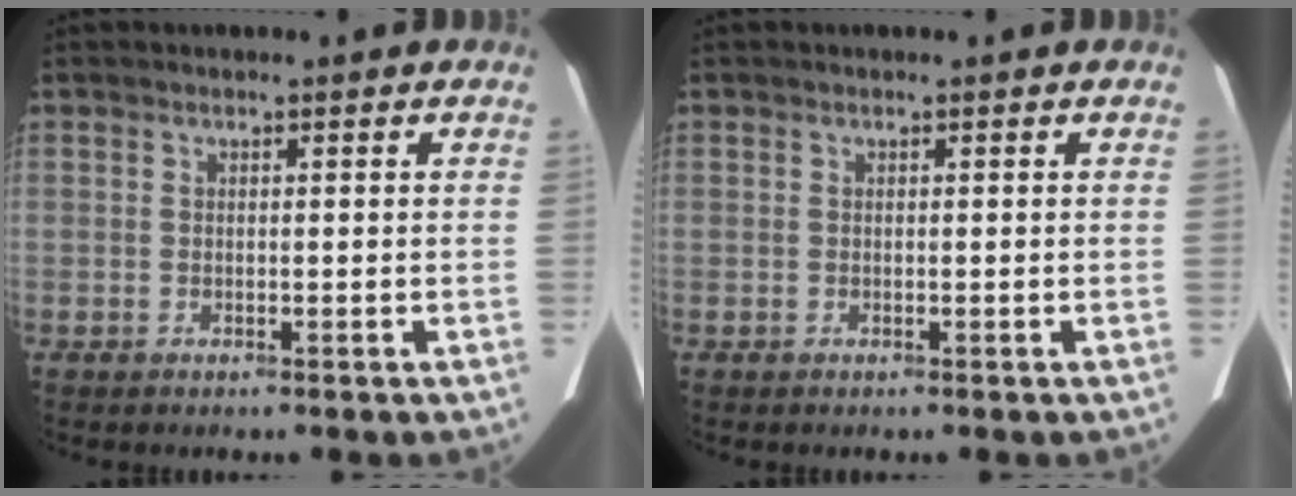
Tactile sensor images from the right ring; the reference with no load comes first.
{"total": 0.0}